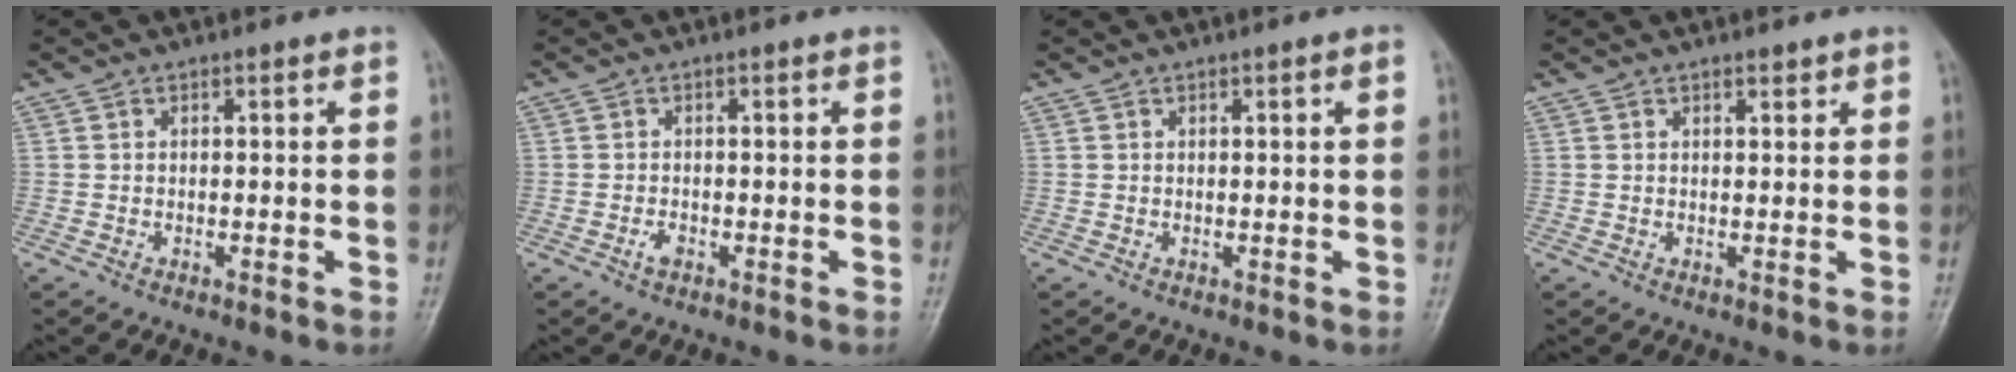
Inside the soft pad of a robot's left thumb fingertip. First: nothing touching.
{"total": 1.2, "force": [-0.6, 0.7, 0.8], "torque": [-0.018, 0.002, -0.013]}
{"total": 1.1, "force": [0.4, 0.0, 1.0], "torque": [-0.018, 0.001, 0.005]}
{"total": 1.2, "force": [1.0, 0.4, 0.6], "torque": [-0.005, -0.006, 0.014]}